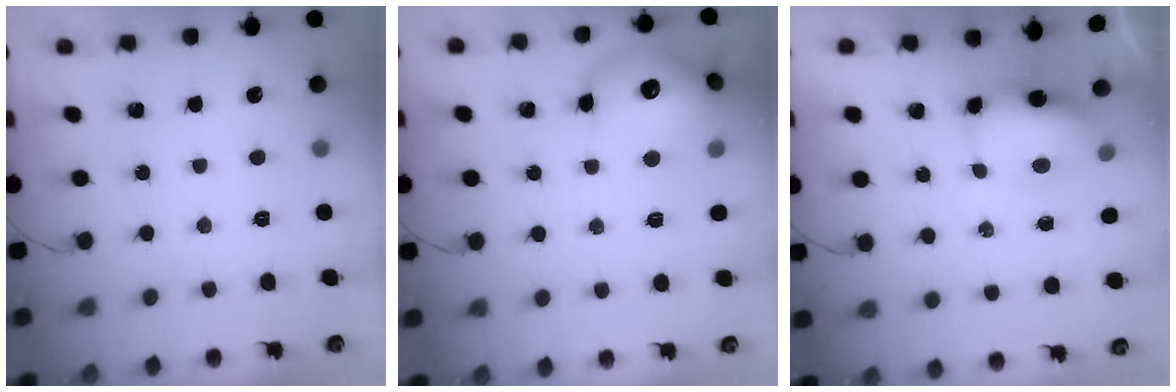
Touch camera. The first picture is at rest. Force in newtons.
{"total": 15.2, "press": 15.0, "slide": 2.0}
{"total": 7.3, "press": 7.3, "slide": 0.8}